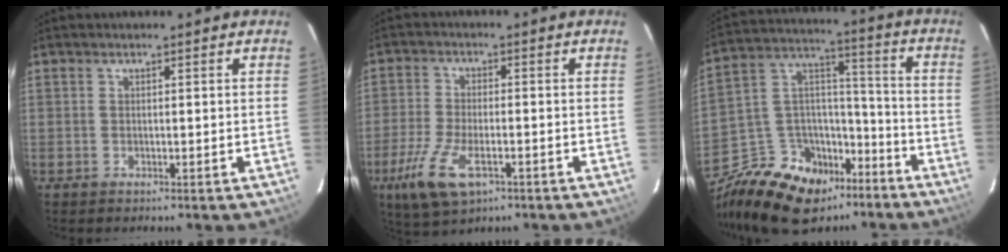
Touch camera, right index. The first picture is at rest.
{"total": 10.7, "force": [-5.3, 4.4, 8.2], "torque": [-0.190, -0.024, -0.097]}
{"total": 21.4, "force": [-14.9, 12.7, 8.9], "torque": [-0.197, 0.063, -0.226]}